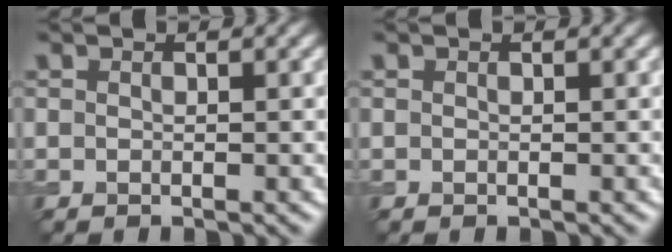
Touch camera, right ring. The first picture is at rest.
{"total": 0.0}